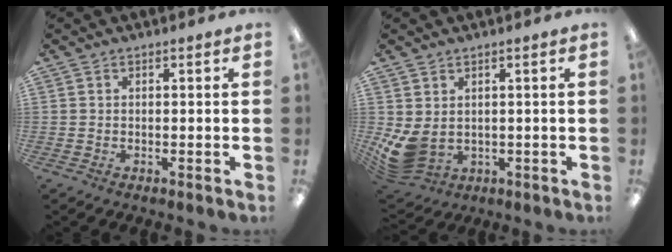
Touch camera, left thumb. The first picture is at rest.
{"total": 6.2, "force": [0.6, 4.2, 4.5], "torque": [-0.111, -0.016, 0.016]}